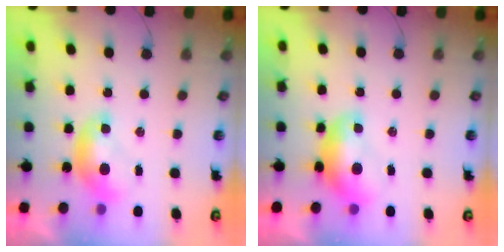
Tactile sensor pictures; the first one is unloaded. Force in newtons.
{"total": 1.5, "press": 1.4, "slide": 0.4}